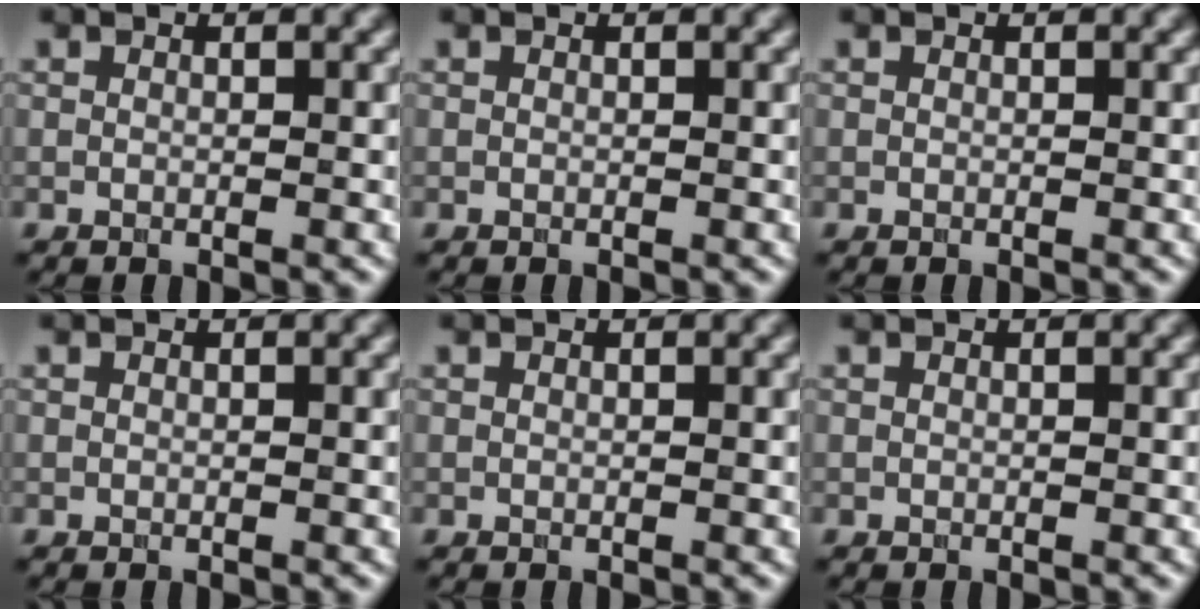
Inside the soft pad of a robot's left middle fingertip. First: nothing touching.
{"total": 0.0}
{"total": 0.0}
{"total": 0.0}
{"total": 0.0}
{"total": 0.0}